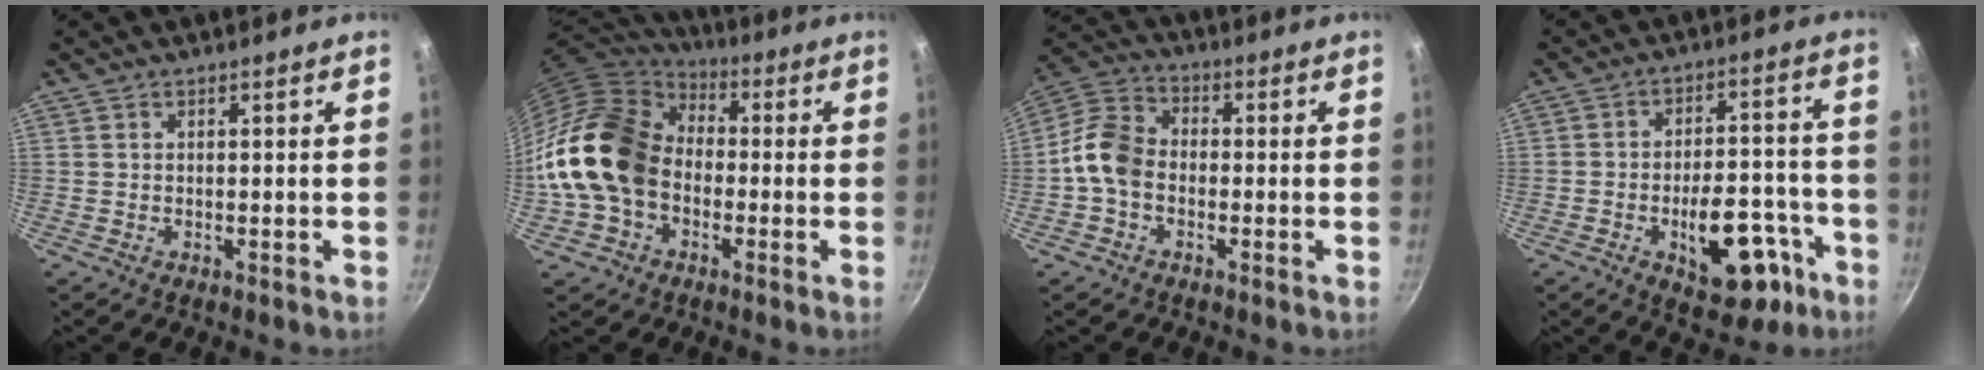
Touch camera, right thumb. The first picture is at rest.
{"total": 20.0, "force": [-2.4, 15.1, 13.0], "torque": [-0.230, 0.053, -0.055]}
{"total": 8.7, "force": [-1.9, 6.5, 5.5], "torque": [-0.091, 0.030, -0.059]}
{"total": 15.3, "force": [-6.6, 8.0, 11.2], "torque": [-0.111, 0.051, -0.078]}